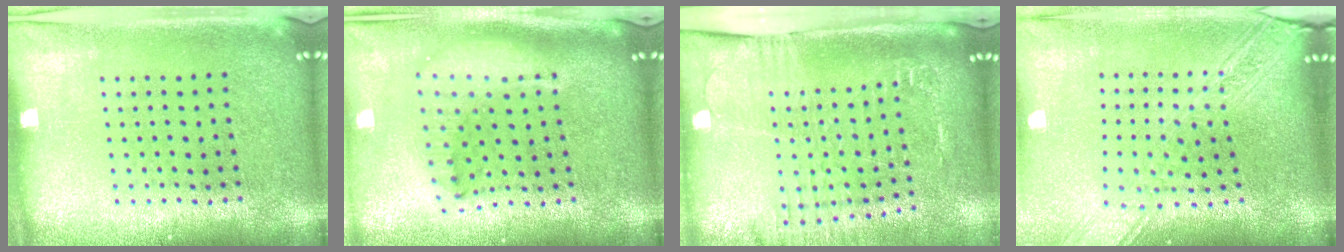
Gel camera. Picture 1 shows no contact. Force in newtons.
{"total": 2.2, "press": 1.7, "slide": 1.4}
{"total": 2.1, "press": 1.9, "slide": 0.9}
{"total": 2.7, "press": 2.1, "slide": 1.7}